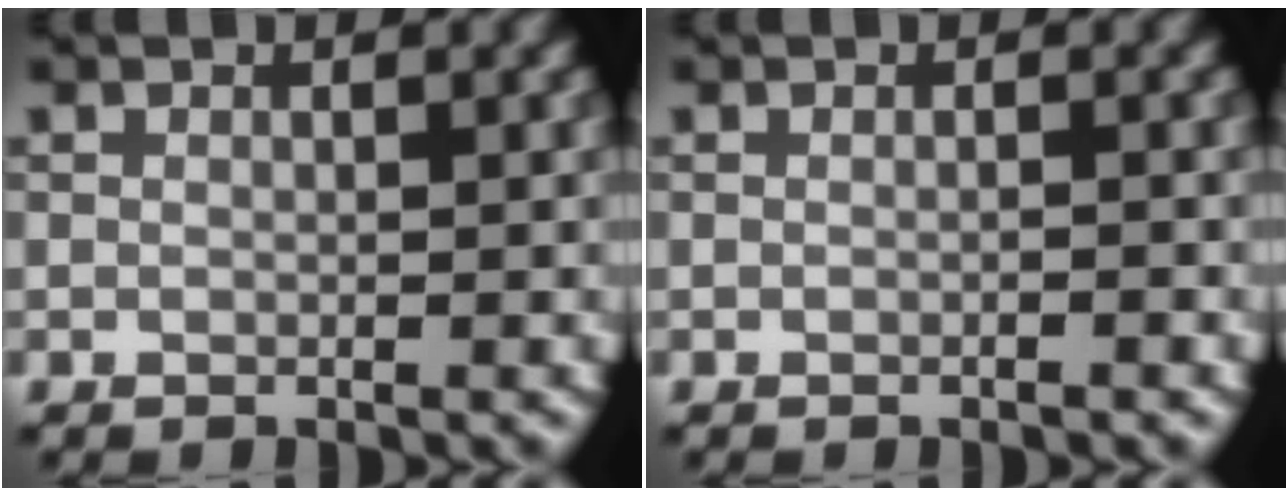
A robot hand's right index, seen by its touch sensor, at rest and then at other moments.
{"total": 0.6, "force": [-0.3, 0.0, 0.5], "torque": [-0.007, 0.003, -0.009]}